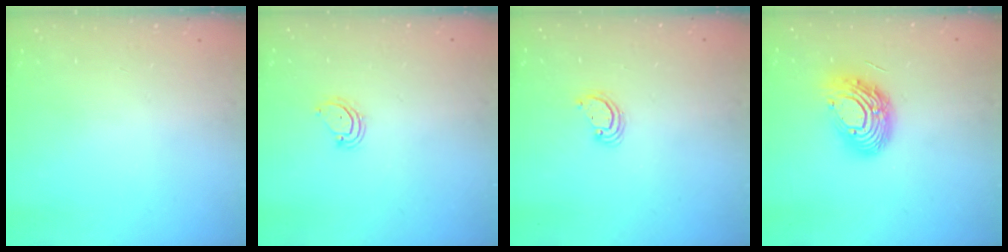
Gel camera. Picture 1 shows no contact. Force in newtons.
{"total": 4.2, "press": 4.1, "slide": 0.5}
{"total": 2.5, "press": 2.5, "slide": 0.2}
{"total": 15.0, "press": 15.0, "slide": 1.2}